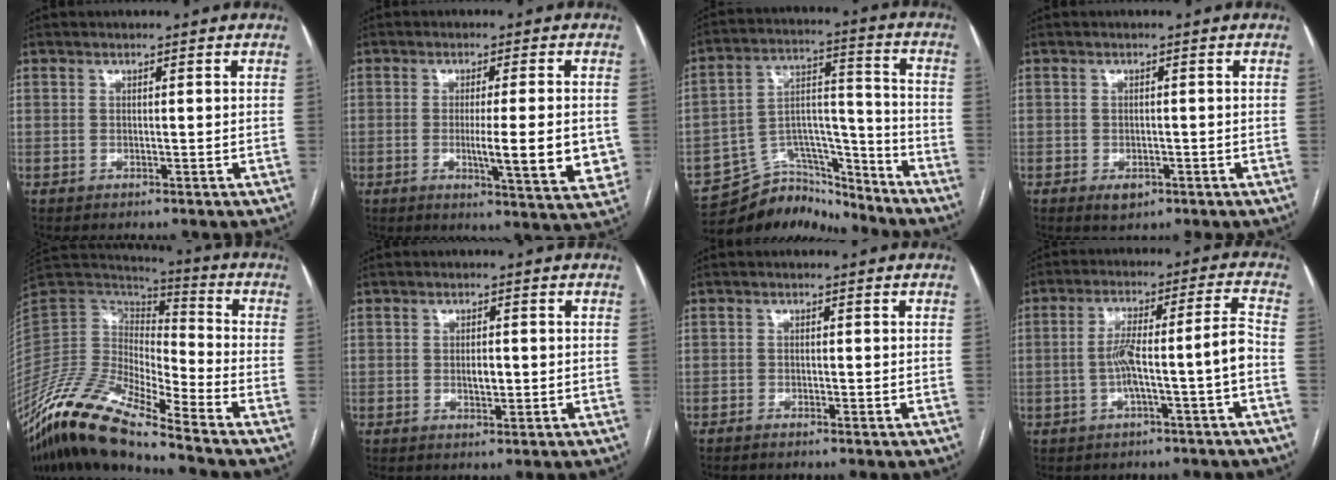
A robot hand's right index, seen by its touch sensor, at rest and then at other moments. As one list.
[{"total": 10.2, "force": [-1.4, 1.3, 10.0], "torque": [-0.130, -0.014, -0.017]}, {"total": 12.9, "force": [-12.3, 3.9, 1.2], "torque": [-0.009, 0.061, -0.205]}, {"total": 2.4, "force": [-1.3, 1.5, 1.4], "torque": [-0.020, 0.000, -0.010]}, {"total": 17.3, "force": [-13.2, 2.0, 10.9], "torque": [-0.220, -0.004, -0.252]}, {"total": 2.1, "force": [-0.2, 0.9, 1.8], "torque": [-0.032, 0.001, 0.000]}, {"total": 0.6, "force": [-0.6, 0.0, 0.2], "torque": [-0.005, -0.001, -0.011]}, {"total": 8.2, "force": [-2.5, -0.4, 7.9], "torque": [-0.140, 0.031, -0.035]}]